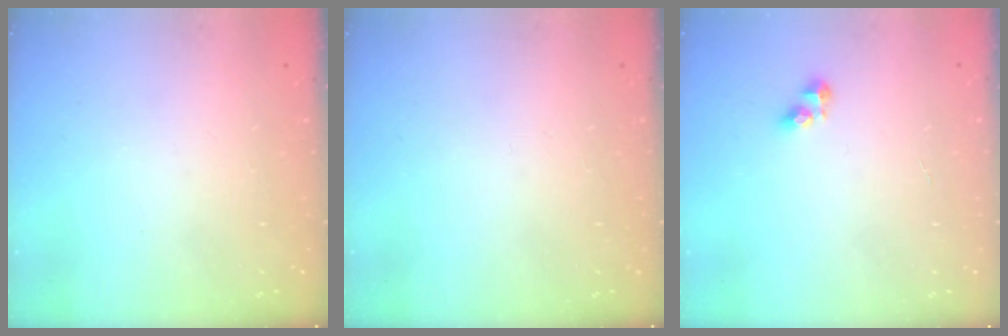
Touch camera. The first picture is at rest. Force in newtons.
{"total": 0.0}
{"total": 3.5, "press": 3.5, "slide": 0.4}